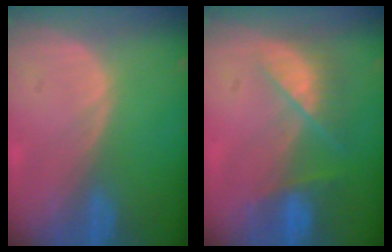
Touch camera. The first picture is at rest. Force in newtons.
{"total": 7.2, "press": 6.5, "slide": 3.2}